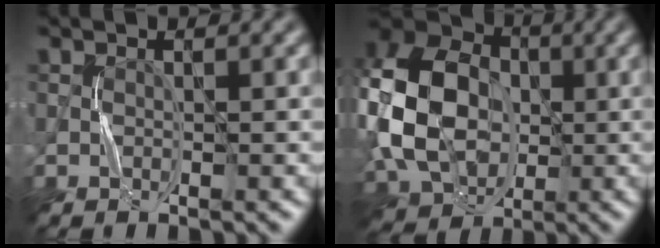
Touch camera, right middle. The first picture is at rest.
{"total": 15.1, "force": [-0.5, 11.2, 10.2], "torque": [-0.236, 0.009, -0.017]}